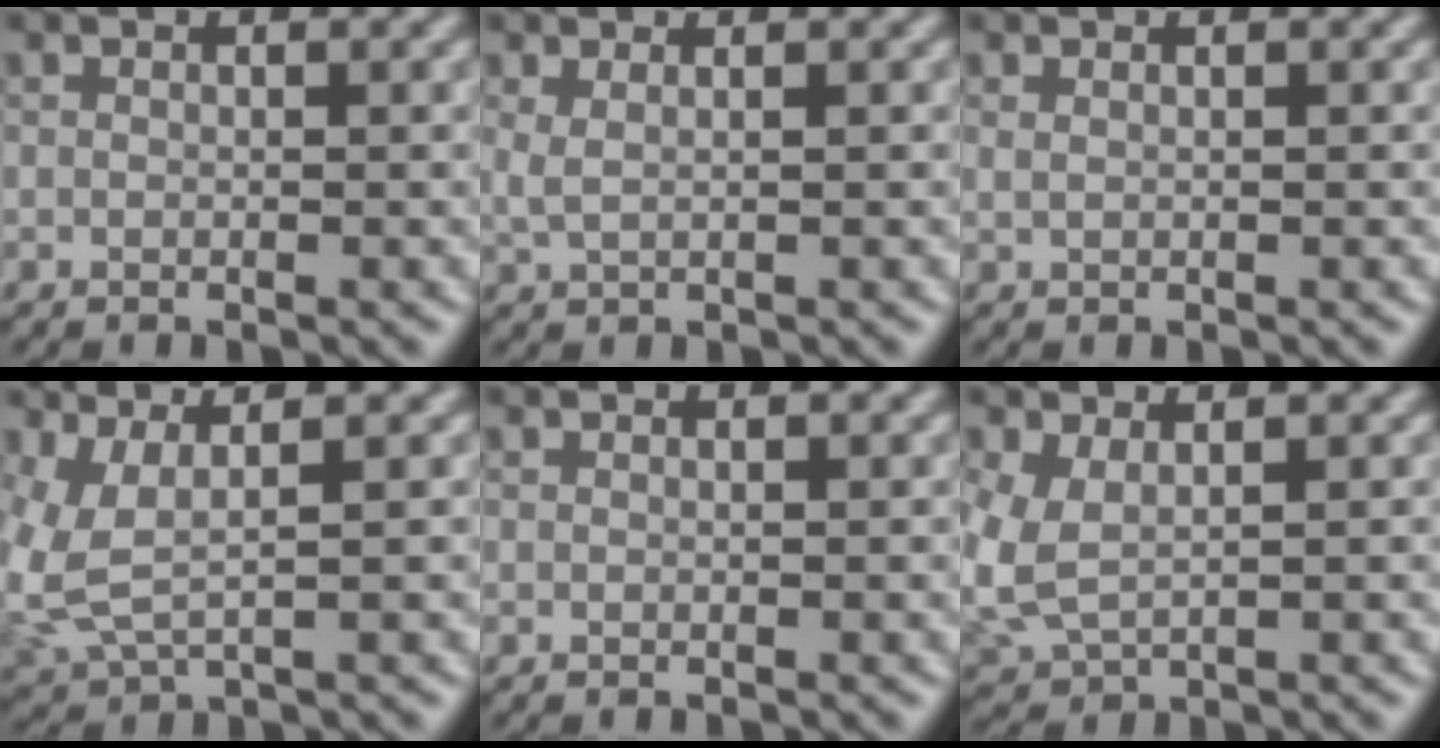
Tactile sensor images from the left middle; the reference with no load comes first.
{"total": 1.4, "force": [0.7, 0.6, 1.1], "torque": [-0.020, -0.004, 0.009]}
{"total": 0.7, "force": [0.5, 0.3, 0.4], "torque": [-0.009, 0.000, 0.004]}
{"total": 4.3, "force": [0.8, 1.8, 3.8], "torque": [-0.113, -0.007, 0.022]}
{"total": 0.0}
{"total": 4.1, "force": [0.8, 2.5, 3.1], "torque": [-0.092, -0.006, 0.017]}